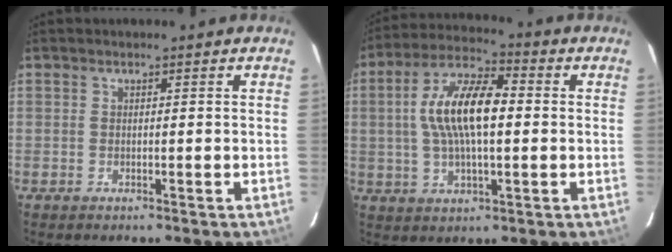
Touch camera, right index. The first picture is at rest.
{"total": 13.2, "force": [0.9, 5.0, 12.2], "torque": [-0.236, 0.018, 0.013]}